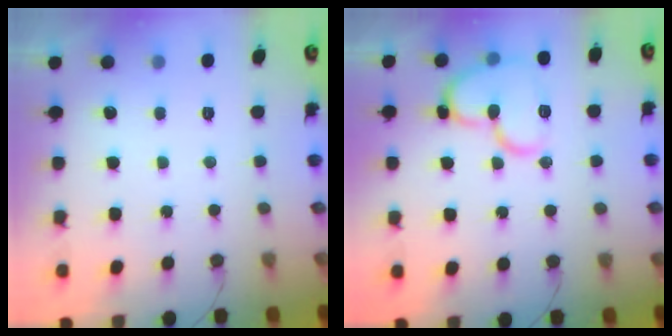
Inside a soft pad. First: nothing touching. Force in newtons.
{"total": 14.6, "press": 14.5, "slide": 1.8}